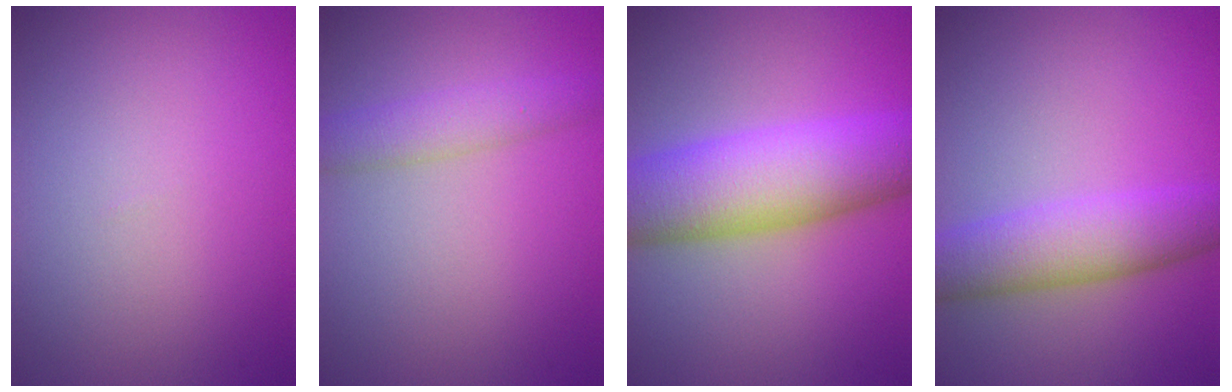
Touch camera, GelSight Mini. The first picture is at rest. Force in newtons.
{"total": 2.8, "press": 2.8, "slide": 0.1}
{"total": 9.7, "press": 9.7, "slide": 0.1}
{"total": 5.5, "press": 5.5, "slide": 0.4}